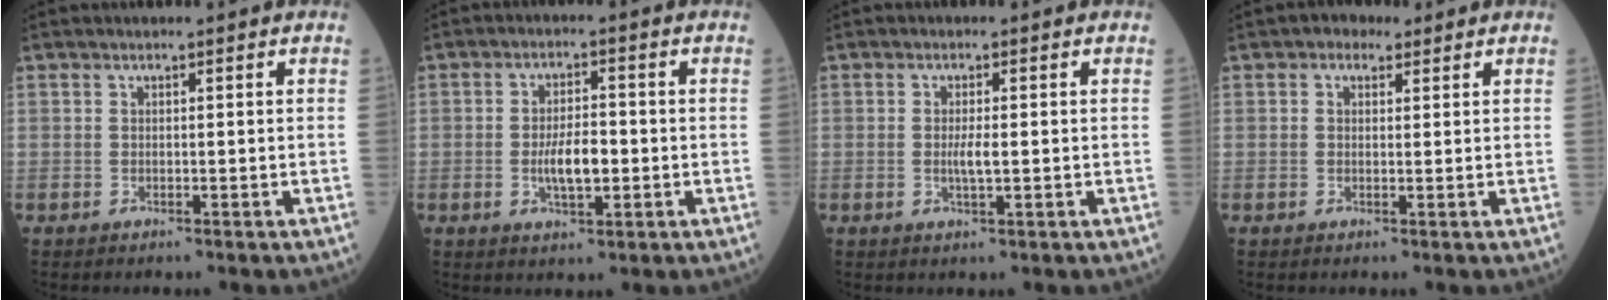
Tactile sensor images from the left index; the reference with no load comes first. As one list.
[{"total": 5.5, "force": [-1.0, 1.9, 5.0], "torque": [-0.097, 0.001, -0.017]}, {"total": 2.2, "force": [-0.1, 0.2, 2.2], "torque": [-0.047, -0.003, -0.001]}, {"total": 2.3, "force": [1.3, 1.6, 0.9], "torque": [-0.016, 0.011, 0.017]}]